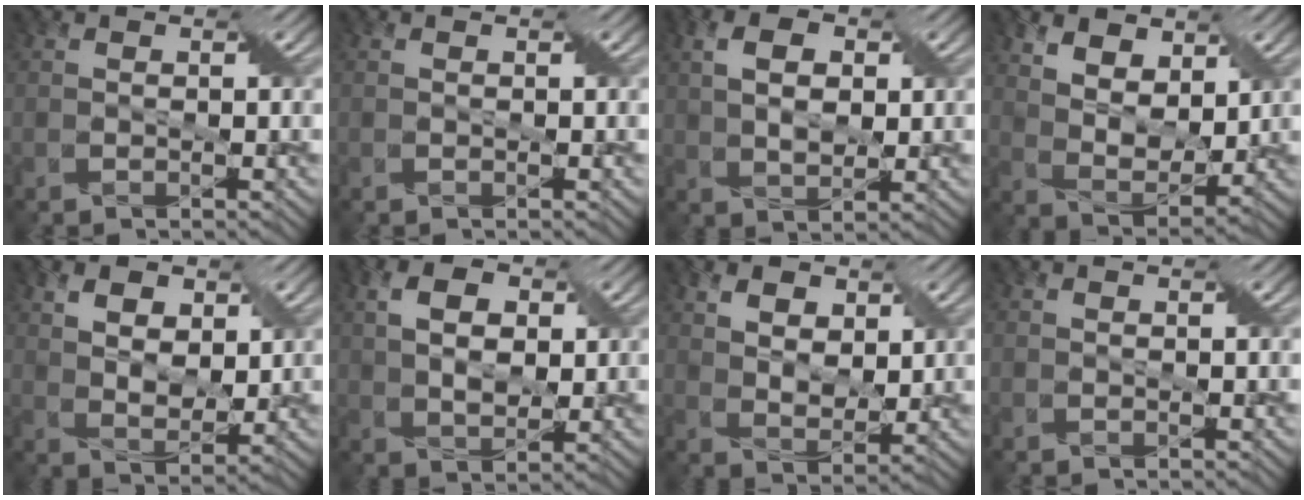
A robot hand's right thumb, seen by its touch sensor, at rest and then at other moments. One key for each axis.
{"total": 0.0}
{"total": 5.5, "fx": 1.5, "fy": 3.3, "fz": 4.1, "tx": -0.080, "ty": 0.004, "tz": 0.023}
{"total": 7.8, "fx": 4.2, "fy": 4.5, "fz": 4.9, "tx": -0.115, "ty": -0.008, "tz": 0.077}
{"total": 6.0, "fx": 2.7, "fy": 3.7, "fz": 3.9, "tx": -0.082, "ty": -0.002, "tz": 0.046}
{"total": 6.1, "fx": 1.6, "fy": 3.8, "fz": 4.6, "tx": -0.089, "ty": 0.007, "tz": 0.026}
{"total": 5.5, "fx": 2.7, "fy": 3.5, "fz": 3.3, "tx": -0.069, "ty": -0.006, "tz": 0.047}
{"total": 0.0}